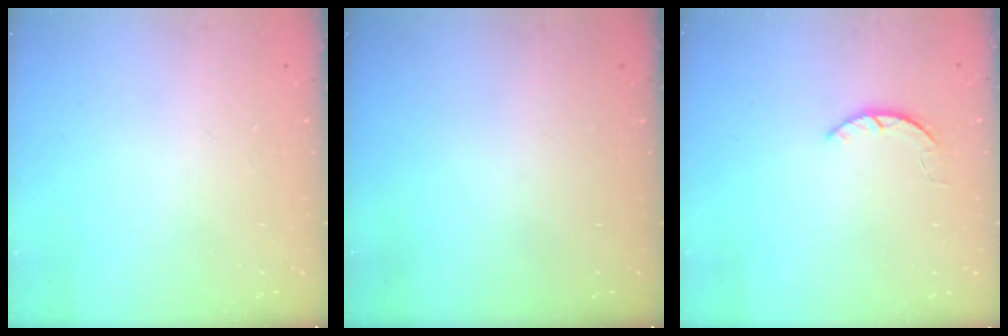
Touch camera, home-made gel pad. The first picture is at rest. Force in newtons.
{"total": 0.0}
{"total": 1.6, "press": 1.6, "slide": 0.3}